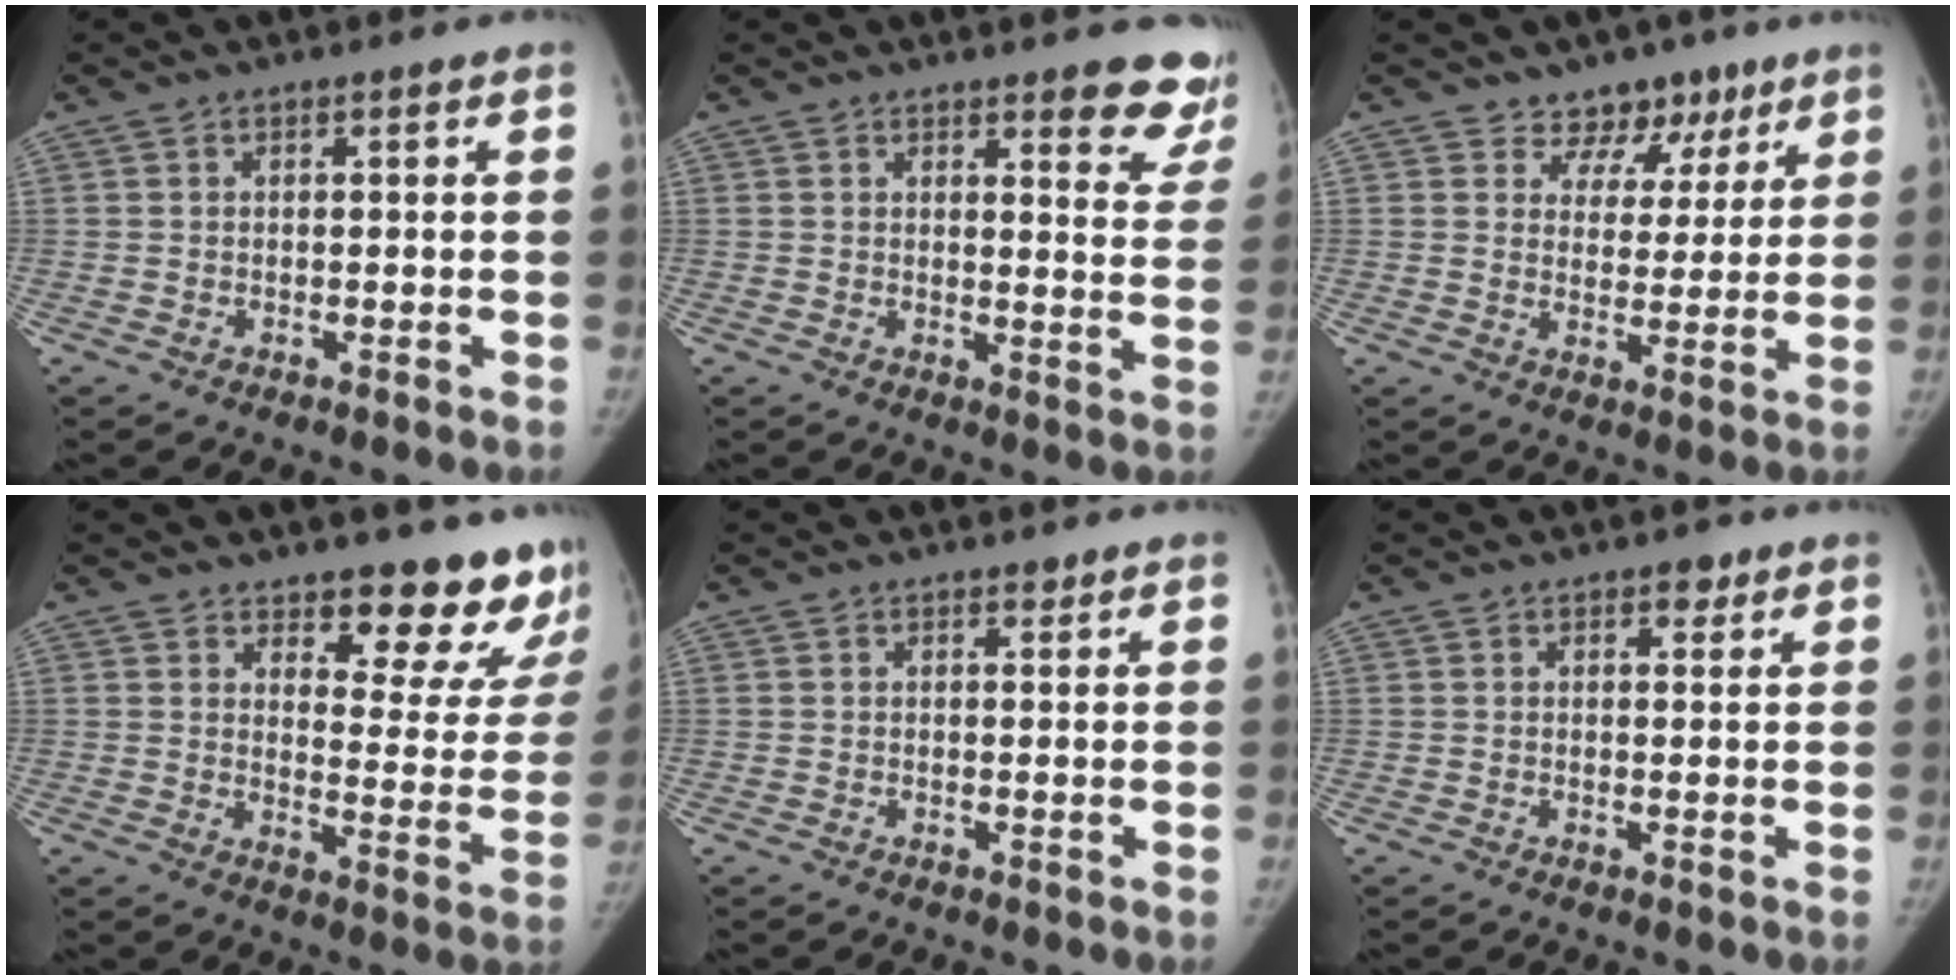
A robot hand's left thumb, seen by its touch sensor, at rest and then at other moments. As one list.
[{"total": 10.2, "force": [8.5, 3.1, 4.8], "torque": [-0.010, -0.054, 0.076]}, {"total": 7.7, "force": [5.4, 5.4, 0.9], "torque": [0.039, -0.028, 0.079]}, {"total": 15.6, "force": [13.5, 5.7, 5.4], "torque": [-0.002, -0.111, 0.156]}, {"total": 0.8, "force": [0.6, 0.4, 0.2], "torque": [0.004, -0.004, 0.008]}, {"total": 2.0, "force": [1.2, 1.2, 1.1], "torque": [0.002, -0.004, 0.016]}]